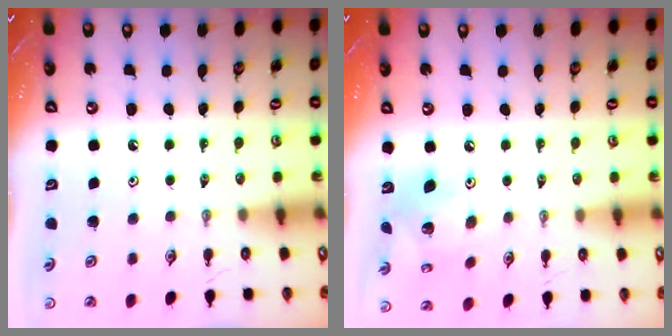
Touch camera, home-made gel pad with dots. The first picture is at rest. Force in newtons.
{"total": 9.2, "press": 9.2, "slide": 0.7}